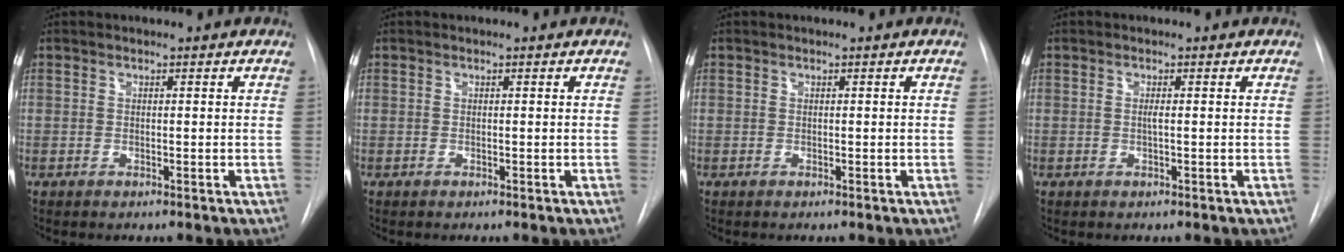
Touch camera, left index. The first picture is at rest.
{"total": 0.0}
{"total": 0.0}
{"total": 0.7, "force": [0.0, 0.0, 0.7], "torque": [-0.016, 0.000, -0.004]}